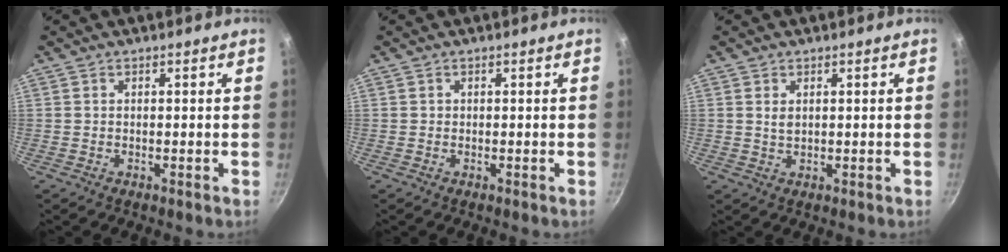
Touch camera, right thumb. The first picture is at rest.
{"total": 0.0}
{"total": 1.7, "force": [0.6, 1.1, 1.2], "torque": [-0.021, -0.002, 0.012]}